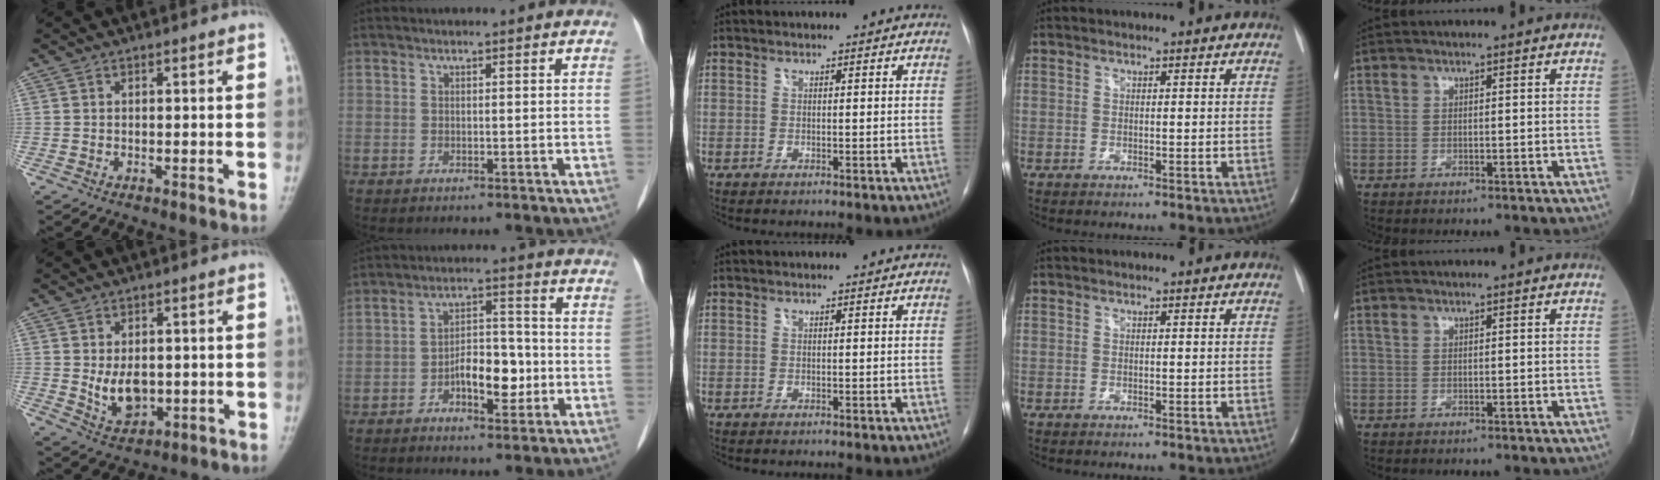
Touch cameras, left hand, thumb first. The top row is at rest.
{"thumb": {"total": 6.6, "force": [0.1, 4.4, 5.0], "torque": [-0.060, -0.014, 0.018]}, "index": {"total": 7.4, "force": [-2.3, 3.5, 6.0], "torque": [-0.103, 0.015, -0.036]}}